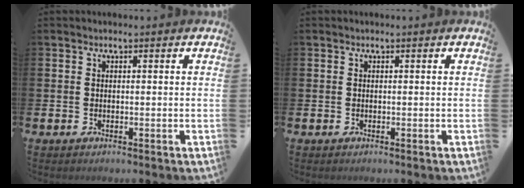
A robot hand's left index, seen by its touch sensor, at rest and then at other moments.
{"total": 0.0}